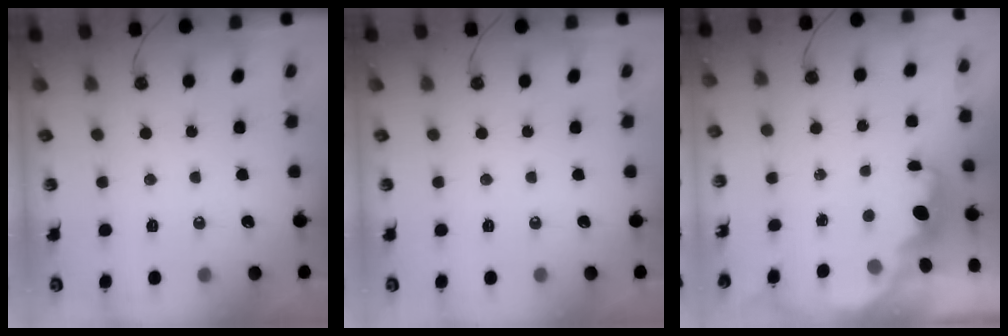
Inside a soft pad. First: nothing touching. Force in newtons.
{"total": 0.0}
{"total": 1.8, "press": 1.7, "slide": 0.7}